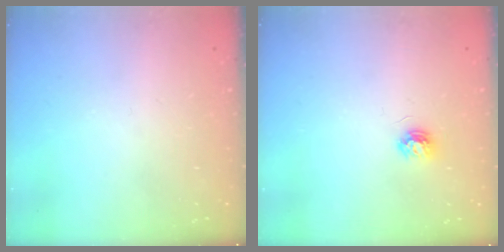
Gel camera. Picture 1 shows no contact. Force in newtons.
{"total": 3.7, "press": 3.7, "slide": 0.4}